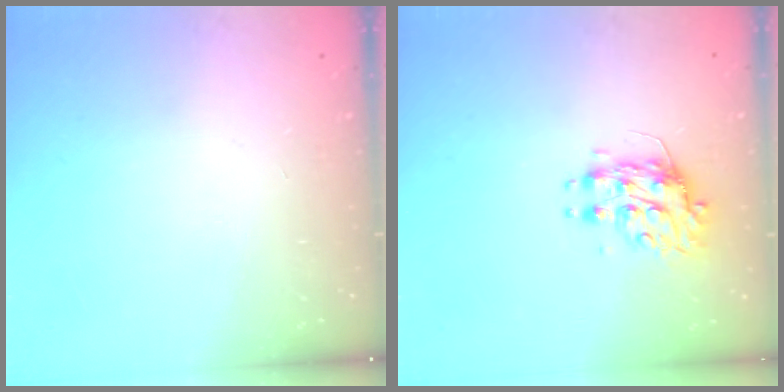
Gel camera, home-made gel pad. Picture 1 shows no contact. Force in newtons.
{"total": 8.3, "press": 8.2, "slide": 0.6}